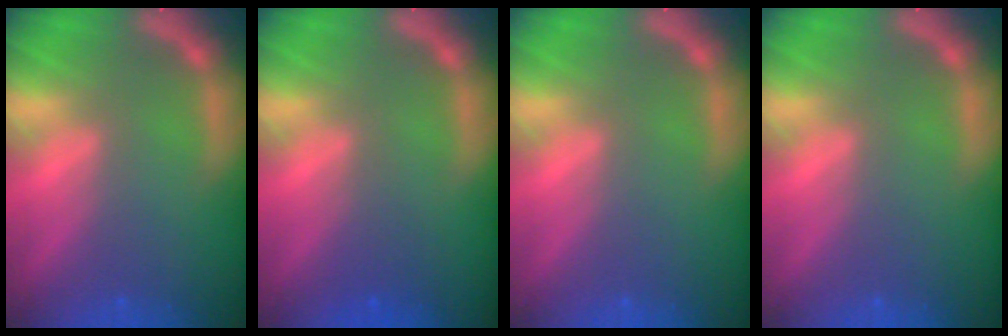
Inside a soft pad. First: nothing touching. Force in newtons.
{"total": 1.5}
{"total": 0.0}
{"total": 0.0}